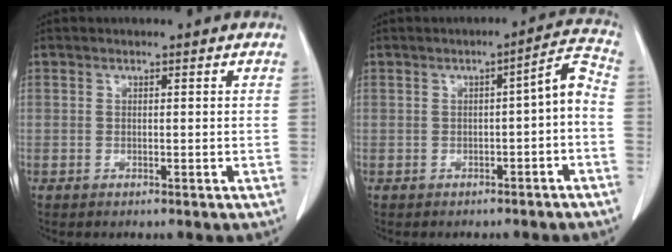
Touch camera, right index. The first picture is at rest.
{"total": 4.8, "force": [-1.6, 0.8, 4.5], "torque": [-0.057, 0.023, -0.020]}